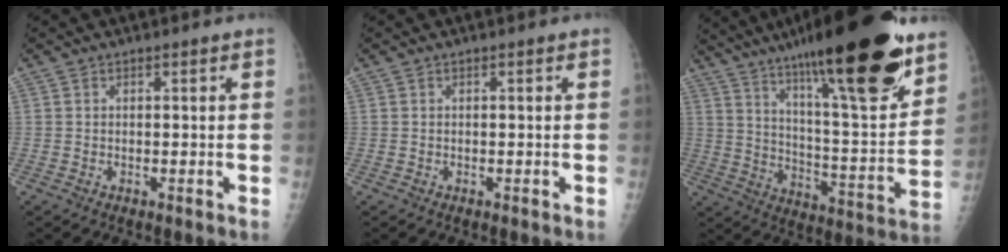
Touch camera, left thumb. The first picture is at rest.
{"total": 0.0}
{"total": 29.4, "force": [19.8, 5.1, 21.1], "torque": [-0.310, -0.070, 0.313]}